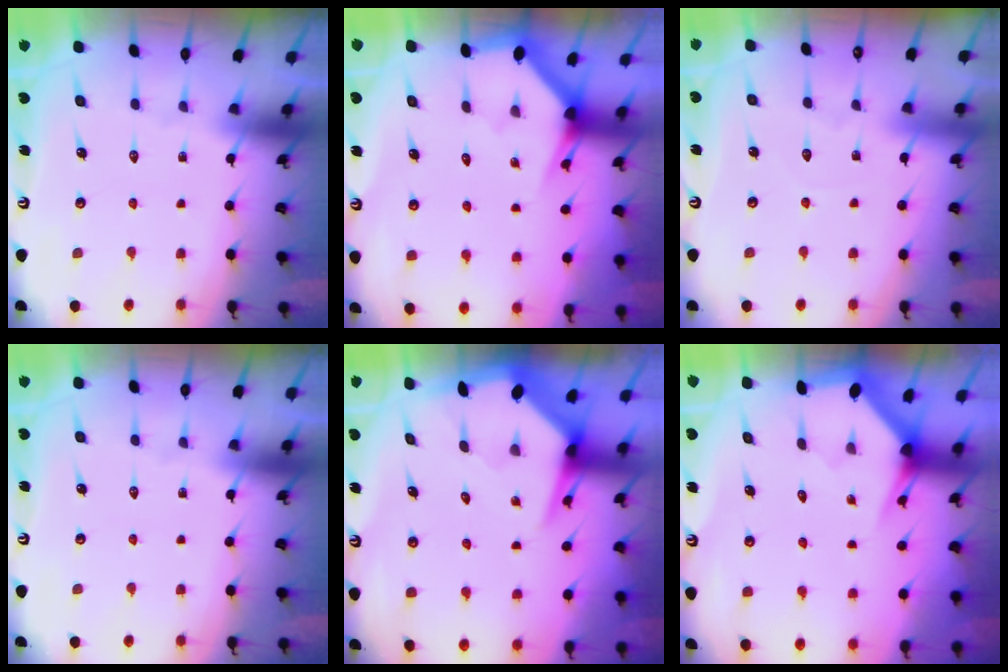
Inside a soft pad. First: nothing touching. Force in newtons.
{"total": 2.7, "press": 2.7, "slide": 0.1}
{"total": 3.2, "press": 3.2, "slide": 0.2}
{"total": 0.0}
{"total": 6.1, "press": 6.0, "slide": 0.8}
{"total": 3.0, "press": 3.0, "slide": 0.1}